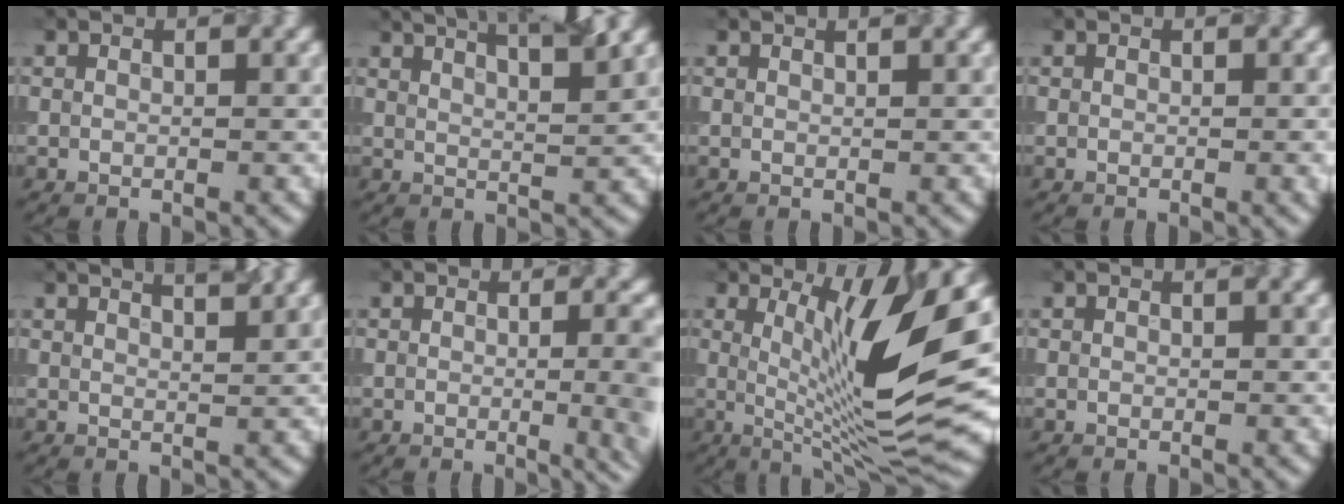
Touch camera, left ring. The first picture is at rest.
{"total": 7.7, "force": [5.4, 2.4, 4.9], "torque": [-0.035, 0.037, 0.037]}
{"total": 0.9, "force": [0.8, 0.3, 0.4], "torque": [-0.003, -0.002, 0.001]}
{"total": 1.3, "force": [0.0, 0.5, 1.2], "torque": [-0.007, 0.004, -0.003]}
{"total": 4.7, "force": [3.4, 1.8, 2.7], "torque": [-0.010, 0.038, 0.009]}
{"total": 7.2, "force": [-0.7, 3.3, 6.4], "torque": [-0.031, -0.005, -0.006]}
{"total": 12.3, "force": [1.9, 2.9, 11.9], "torque": [-0.184, -0.003, 0.032]}
{"total": 0.0}